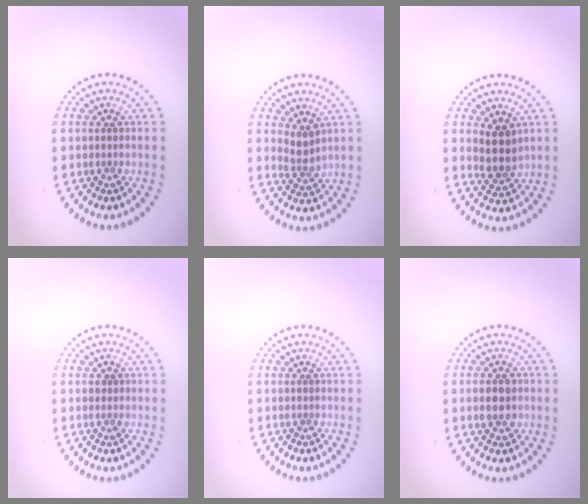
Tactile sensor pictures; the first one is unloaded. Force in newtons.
{"total": 2.1, "press": 1.6, "slide": 1.4}
{"total": 2.8, "press": 2.5, "slide": 1.3}
{"total": 0.7, "press": 0.7, "slide": 0.1}
{"total": 0.0}
{"total": 3.0, "press": 3.0, "slide": 0.2}